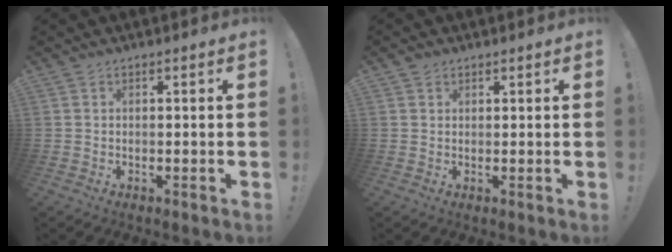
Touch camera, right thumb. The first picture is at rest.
{"total": 1.2, "force": [0.8, 0.9, 0.3], "torque": [0.002, -0.002, 0.013]}